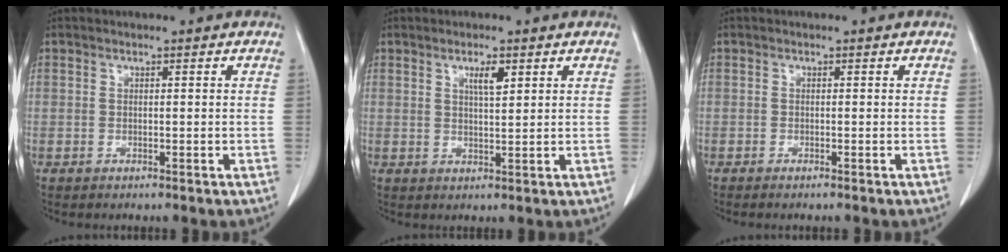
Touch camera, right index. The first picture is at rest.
{"total": 2.9, "force": [1.5, 0.6, 2.4], "torque": [-0.044, -0.001, 0.026]}
{"total": 0.9, "force": [-0.7, -0.1, 0.5], "torque": [-0.011, -0.001, -0.009]}